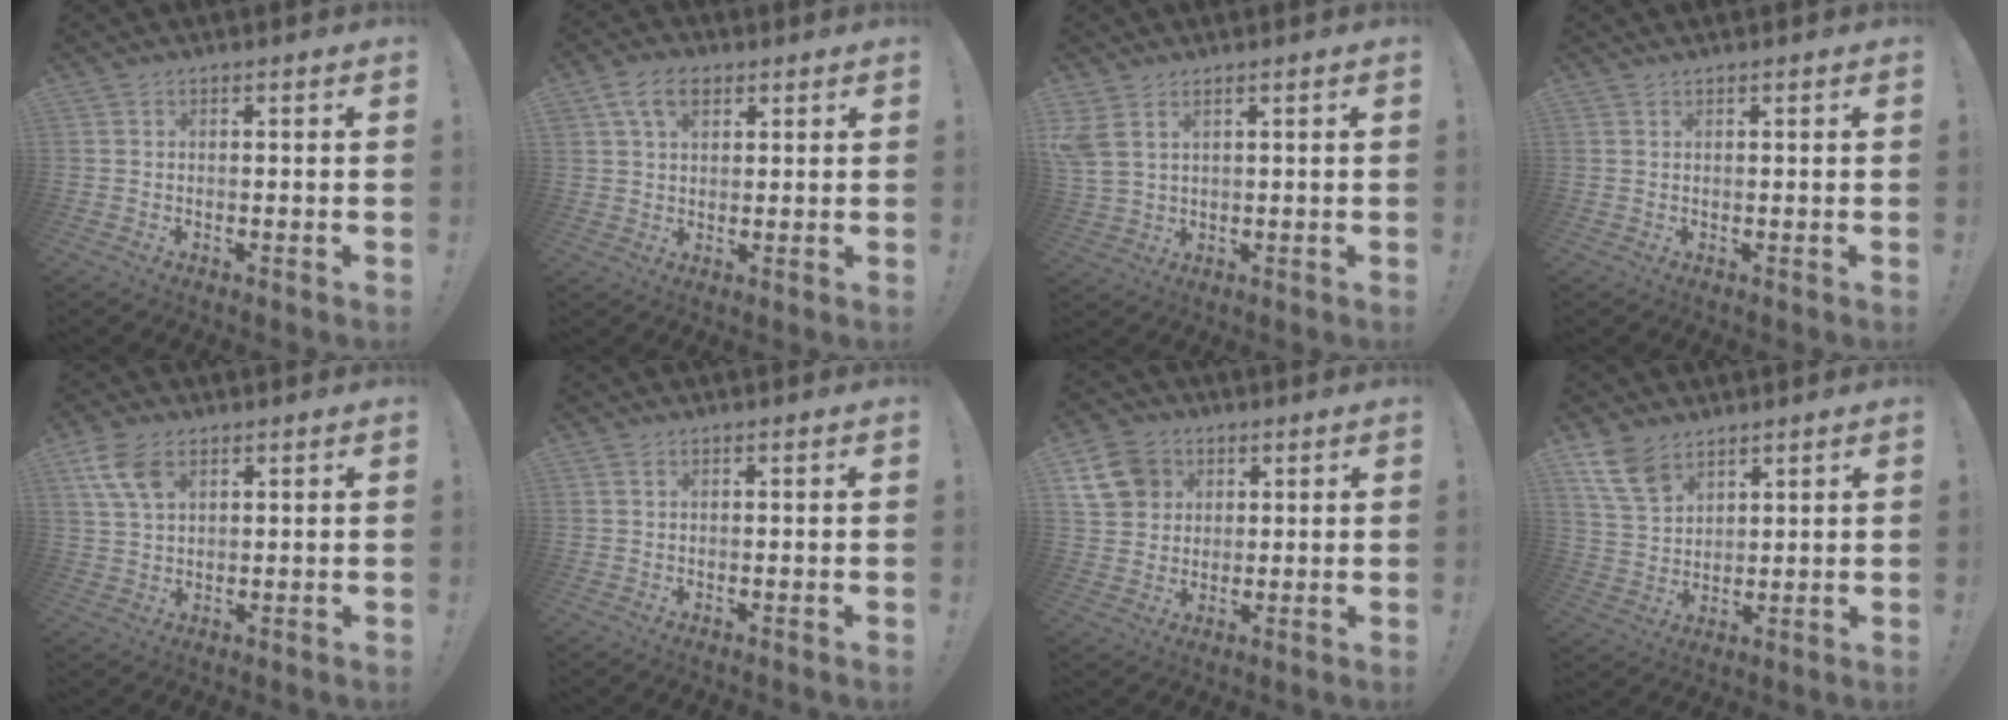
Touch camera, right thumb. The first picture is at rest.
{"total": 7.9, "force": [3.7, 5.1, 4.8], "torque": [-0.081, 0.003, 0.071]}
{"total": 5.3, "force": [2.8, 2.9, 3.3], "torque": [-0.076, -0.013, 0.056]}
{"total": 0.5, "force": [0.5, -0.2, 0.1], "torque": [0.004, -0.003, 0.007]}
{"total": 8.4, "force": [4.2, 4.9, 5.5], "torque": [-0.111, -0.006, 0.084]}
{"total": 0.8, "force": [0.5, 0.4, 0.5], "torque": [-0.014, 0.002, 0.010]}
{"total": 11.4, "force": [4.8, 9.5, 4.2], "torque": [-0.066, -0.019, 0.098]}
{"total": 10.8, "force": [7.2, 6.5, 4.8], "torque": [-0.094, -0.032, 0.146]}